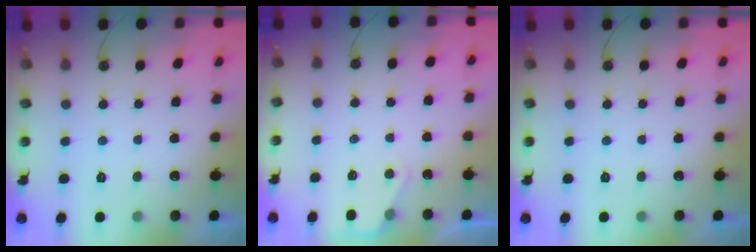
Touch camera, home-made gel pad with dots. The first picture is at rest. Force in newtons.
{"total": 2.7, "press": 2.7, "slide": 0.4}
{"total": 0.0}